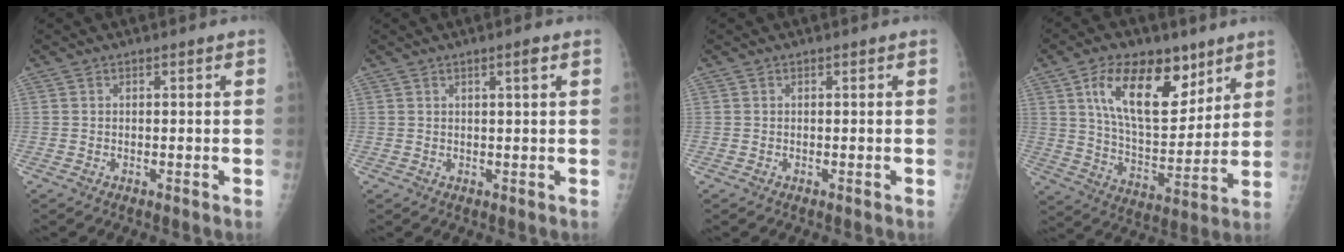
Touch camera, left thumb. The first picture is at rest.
{"total": 1.9, "force": [0.9, 0.1, 1.7], "torque": [-0.029, -0.002, 0.014]}
{"total": 0.0}
{"total": 17.9, "force": [9.0, 9.3, 12.4], "torque": [-0.161, -0.047, 0.163]}